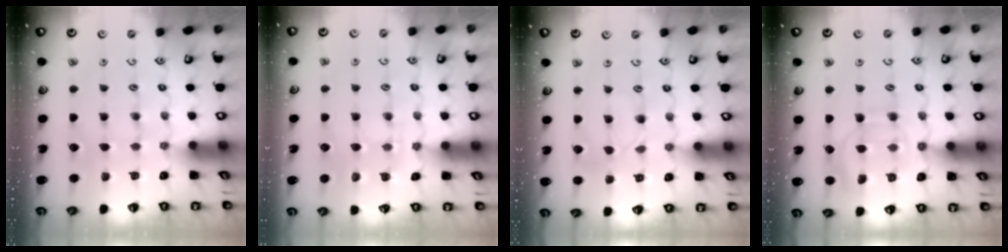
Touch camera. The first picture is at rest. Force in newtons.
{"total": 4.8, "press": 4.8, "slide": 0.7}
{"total": 3.2, "press": 3.2, "slide": 0.4}
{"total": 10.5, "press": 10.4, "slide": 0.8}